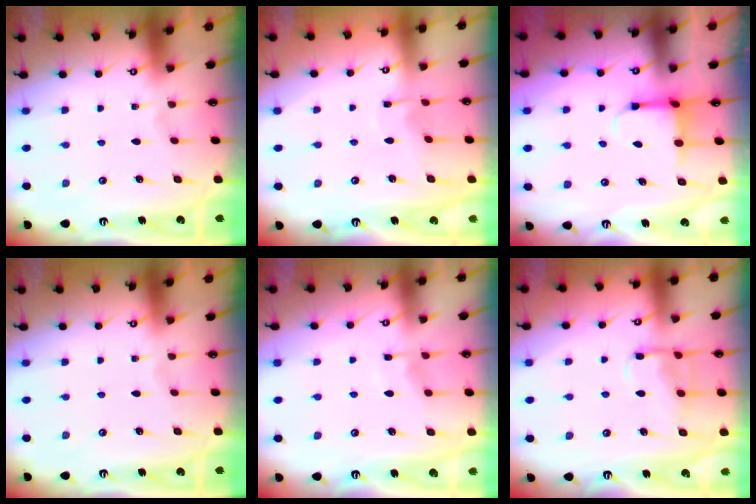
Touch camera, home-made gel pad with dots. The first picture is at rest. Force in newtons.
{"total": 3.2, "press": 3.2, "slide": 0.4}
{"total": 3.7, "press": 3.5, "slide": 1.3}
{"total": 0.0}
{"total": 3.5, "press": 3.4, "slide": 0.5}
{"total": 10.5, "press": 10.4, "slide": 0.9}